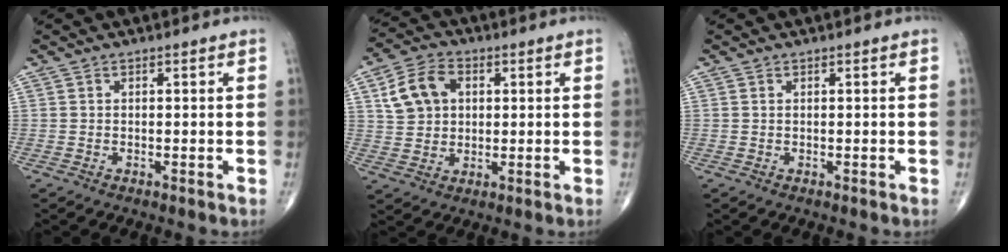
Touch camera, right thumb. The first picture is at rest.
{"total": 9.2, "force": [2.6, 6.9, 5.5], "torque": [-0.087, 0.006, 0.048]}
{"total": 0.0}